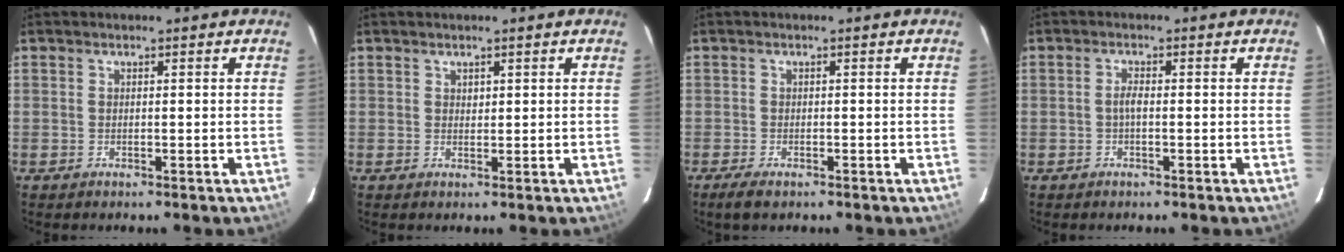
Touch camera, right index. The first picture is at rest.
{"total": 0.8, "force": [0.6, 0.5, 0.1], "torque": [0.000, 0.002, 0.012]}
{"total": 2.7, "force": [-2.0, 1.0, 1.6], "torque": [-0.038, -0.010, -0.036]}
{"total": 1.5, "force": [-0.4, 0.4, 1.4], "torque": [-0.028, 0.004, -0.008]}